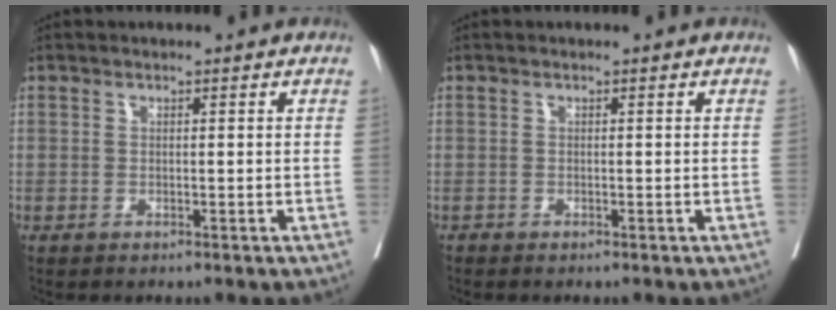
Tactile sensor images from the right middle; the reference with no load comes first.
{"total": 0.0}